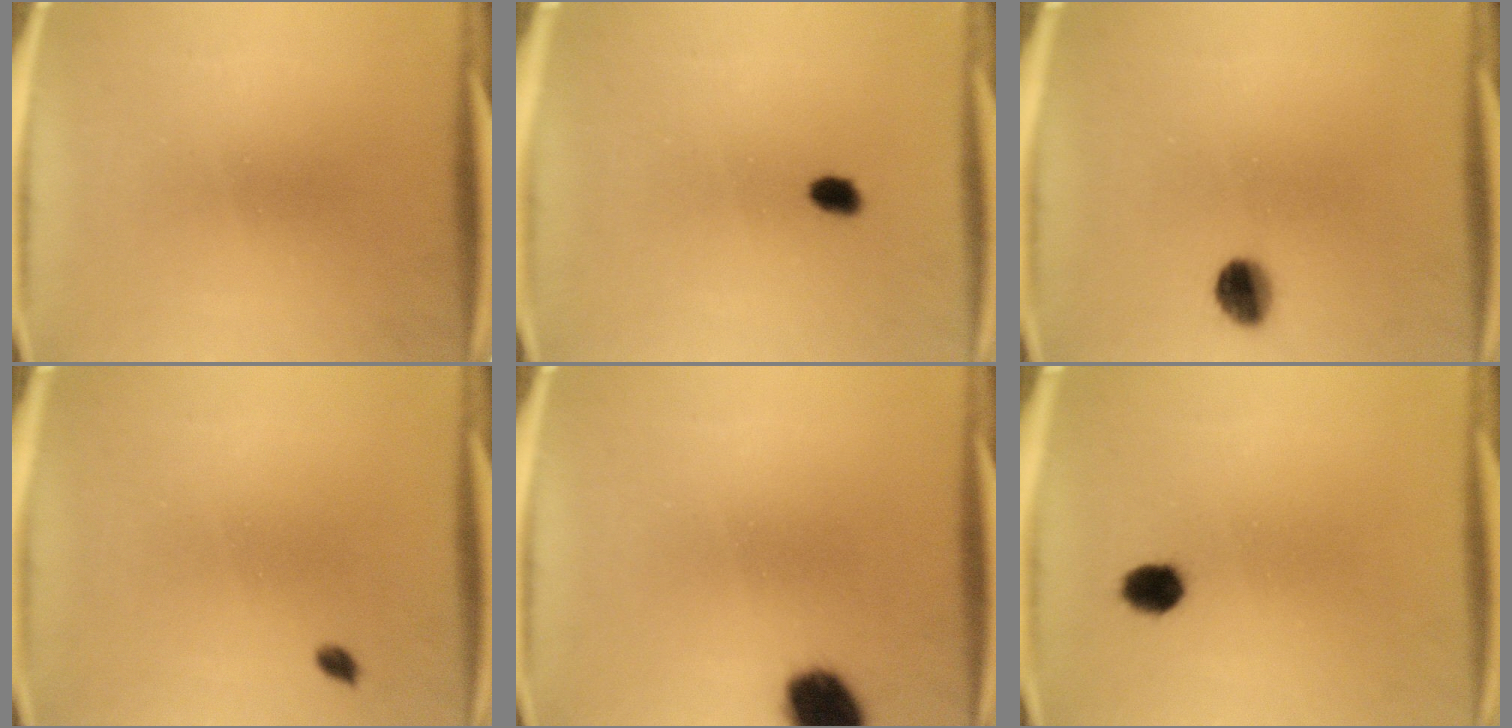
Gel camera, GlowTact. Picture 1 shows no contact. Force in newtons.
{"total": 1.8}
{"total": 5.1}
{"total": 1.0}
{"total": 9.6}
{"total": 3.8}